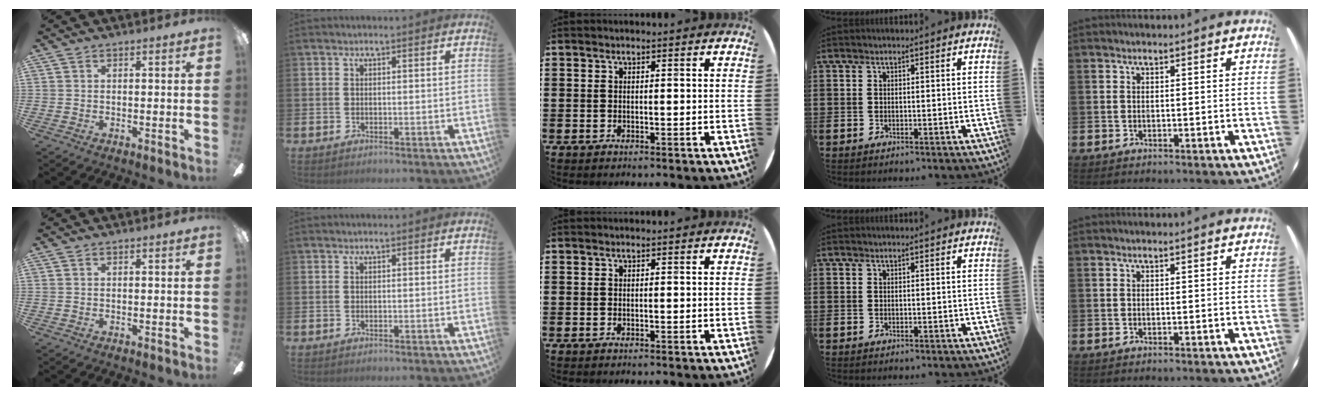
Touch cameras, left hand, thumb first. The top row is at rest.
{}